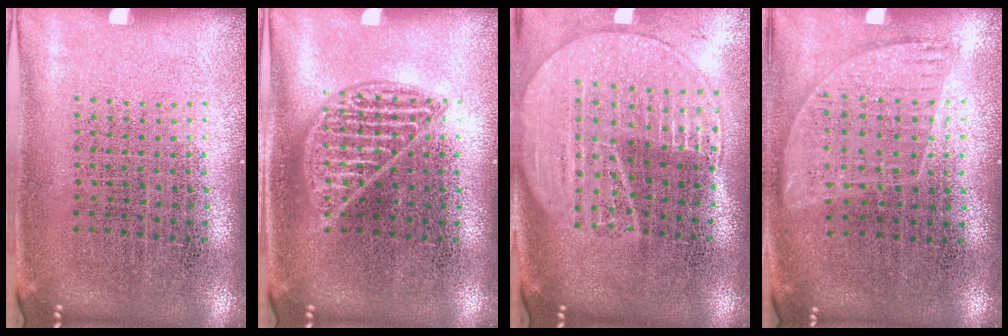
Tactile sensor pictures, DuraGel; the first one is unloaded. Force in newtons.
{"total": 2.0, "press": 2.0, "slide": 0.2}
{"total": 2.0, "press": 1.8, "slide": 0.9}
{"total": 0.9, "press": 0.8, "slide": 0.4}